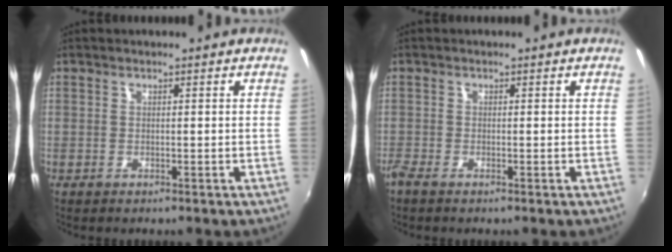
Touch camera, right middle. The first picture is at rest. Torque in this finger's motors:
{"motor_torque": [1.04, -0.92, 0.33, 0.17]}